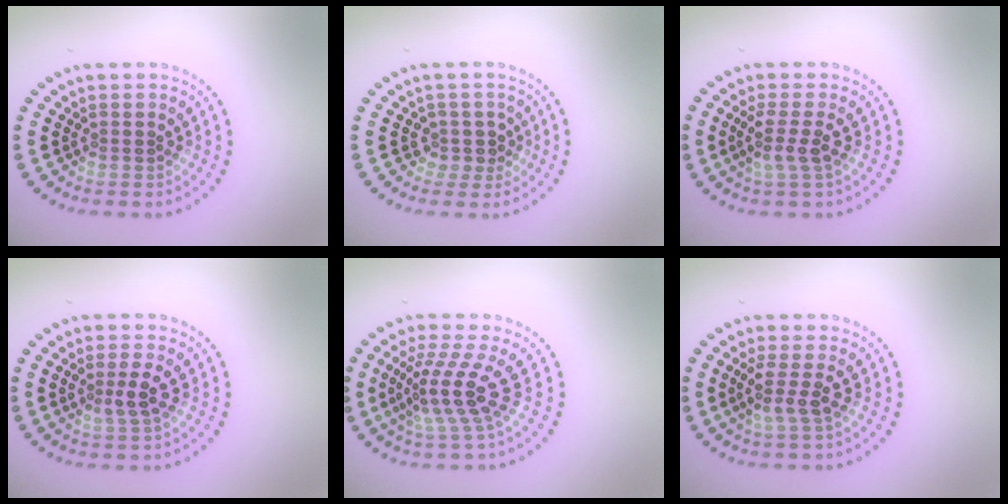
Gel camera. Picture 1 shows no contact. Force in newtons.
{"total": 1.9, "press": 1.5, "slide": 1.1}
{"total": 2.6, "press": 2.0, "slide": 1.6}
{"total": 2.2, "press": 2.1, "slide": 0.7}
{"total": 4.3, "press": 3.0, "slide": 3.1}
{"total": 2.6, "press": 2.0, "slide": 1.6}